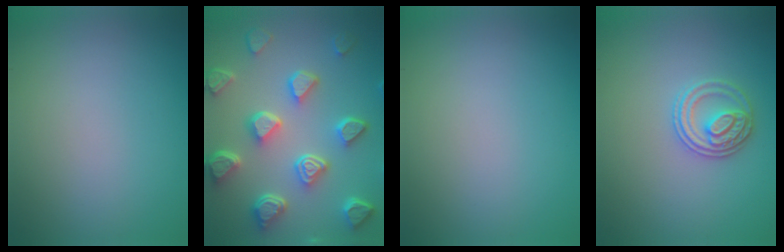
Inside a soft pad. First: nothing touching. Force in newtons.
{"total": 7.5, "press": 5.7, "slide": 4.8}
{"total": 0.0}
{"total": 2.7, "press": 2.6, "slide": 0.5}